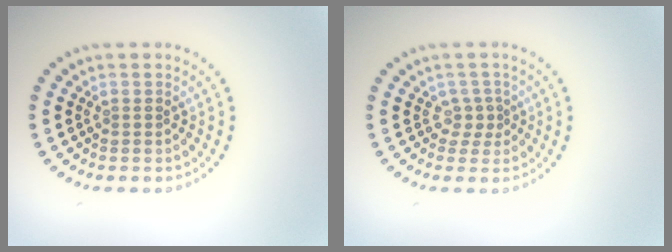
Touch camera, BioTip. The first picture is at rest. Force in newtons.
{"total": 1.5, "press": 0.9, "slide": 1.2}